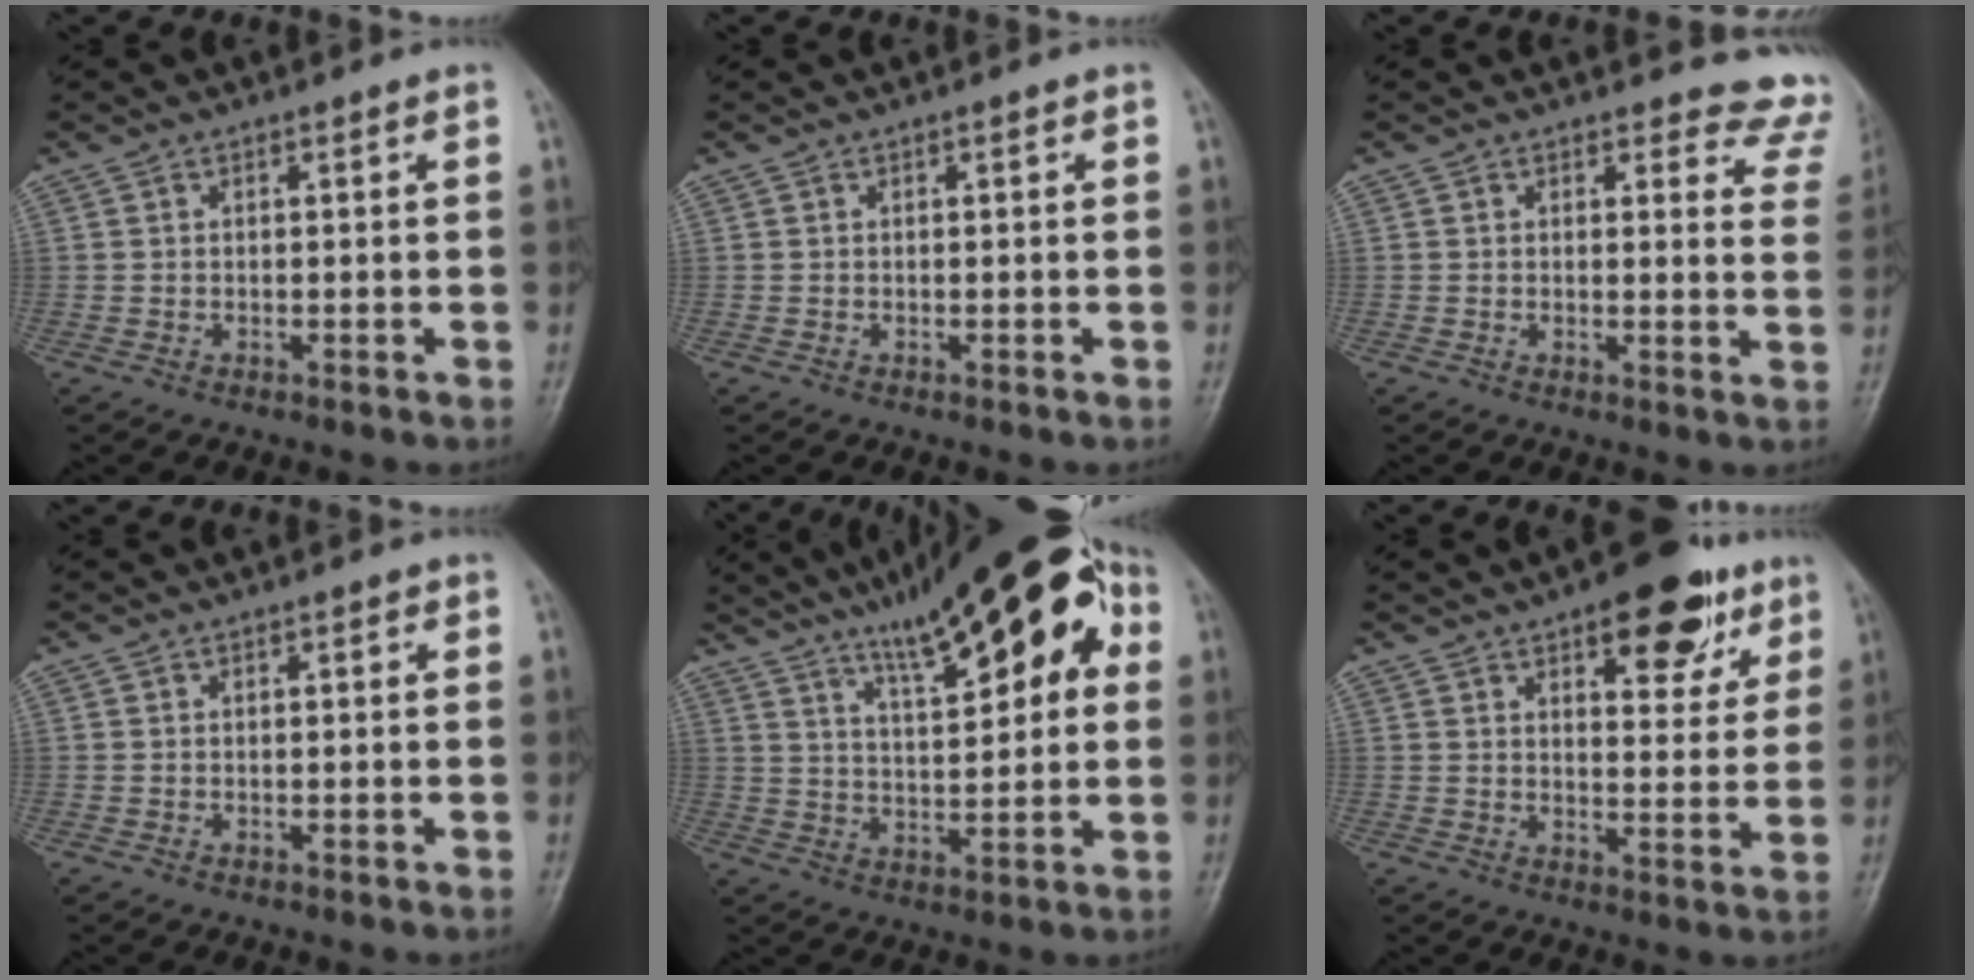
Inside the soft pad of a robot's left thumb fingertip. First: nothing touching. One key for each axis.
{"total": 0.0}
{"total": 9.2, "fx": 8.8, "fy": 2.9, "fz": 0.5, "tx": 0.048, "ty": -0.069, "tz": 0.060}
{"total": 0.6, "fx": 0.2, "fy": 0.3, "fz": 0.4, "tx": -0.004, "ty": 0.001, "tz": 0.002}
{"total": 20.5, "fx": 8.9, "fy": 6.9, "fz": 17.1, "tx": -0.223, "ty": 0.004, "tz": 0.132}
{"total": 13.3, "fx": 7.6, "fy": 6.0, "fz": 9.2, "tx": -0.075, "ty": -0.029, "tz": 0.101}